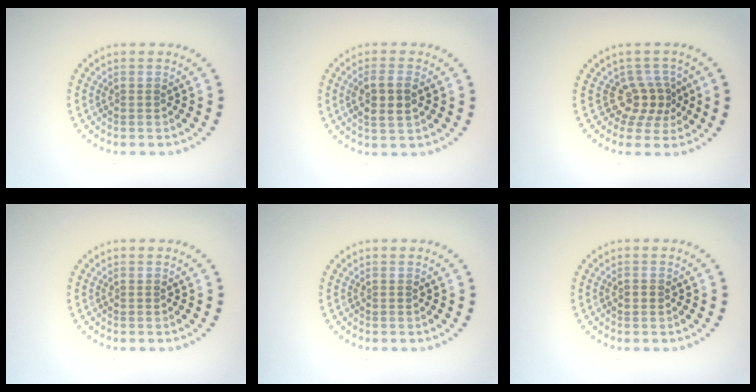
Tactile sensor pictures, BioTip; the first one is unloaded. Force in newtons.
{"total": 3.0, "press": 2.8, "slide": 0.8}
{"total": 2.9, "press": 2.2, "slide": 2.0}
{"total": 0.0}
{"total": 0.0}
{"total": 1.1, "press": 1.1, "slide": 0.1}